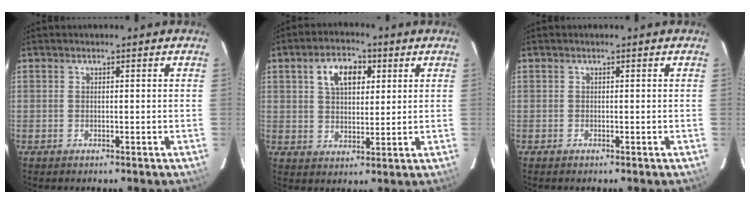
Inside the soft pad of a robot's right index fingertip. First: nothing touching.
{"total": 8.0, "force": [3.1, 4.8, 5.5], "torque": [-0.094, 0.025, 0.057]}
{"total": 0.0}